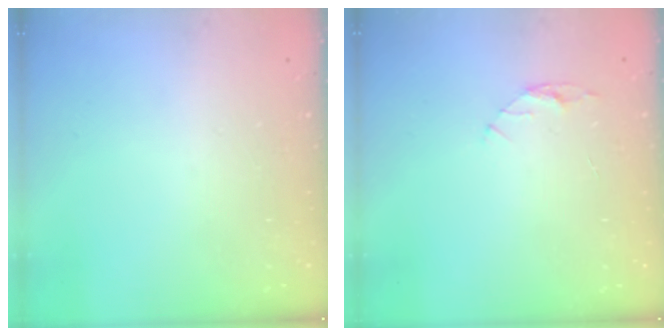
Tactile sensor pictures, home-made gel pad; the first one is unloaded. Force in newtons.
{"total": 4.3, "press": 4.3, "slide": 0.5}